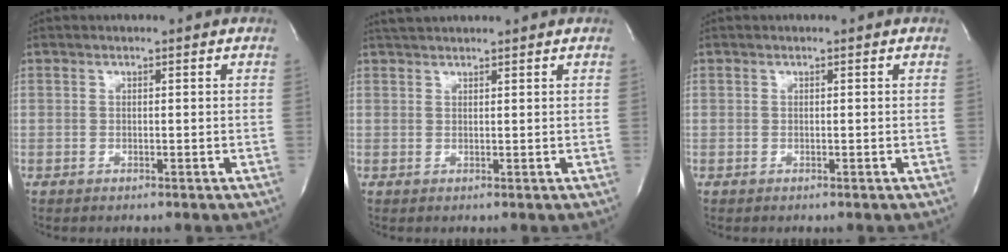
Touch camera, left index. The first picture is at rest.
{"total": 3.8, "force": [3.6, 0.2, 1.1], "torque": [-0.018, 0.032, 0.062]}
{"total": 0.0}